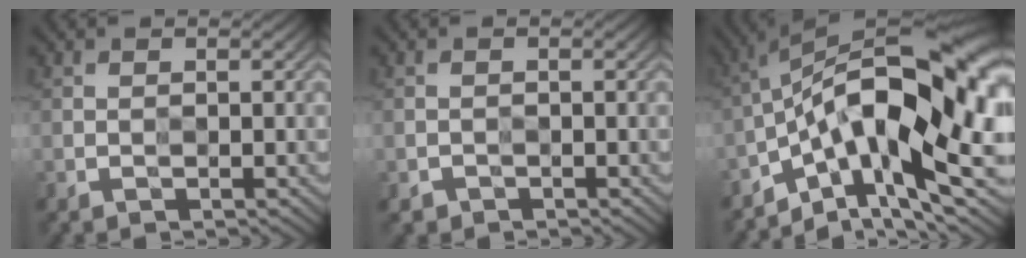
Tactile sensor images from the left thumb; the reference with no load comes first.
{"total": 0.9, "force": [-0.8, 0.1, -0.4], "torque": [0.004, -0.002, -0.017]}
{"total": 17.2, "force": [-3.1, 5.8, 15.9], "torque": [-0.254, 0.017, -0.074]}